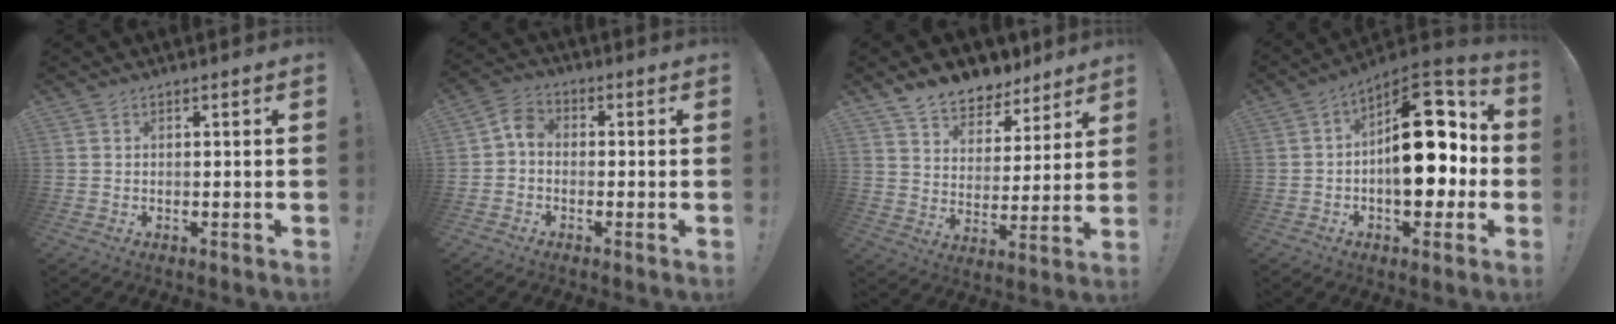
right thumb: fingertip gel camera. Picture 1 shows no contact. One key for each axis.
{"total": 4.9, "fx": -1.1, "fy": 3.6, "fz": 3.2, "tx": -0.060, "ty": 0.018, "tz": -0.017}
{"total": 9.9, "fx": 8.5, "fy": 4.5, "fz": 2.1, "tx": -0.043, "ty": -0.067, "tz": 0.162}
{"total": 20.4, "fx": 1.0, "fy": 11.8, "fz": 16.7, "tx": -0.212, "ty": 0.010, "tz": 0.025}